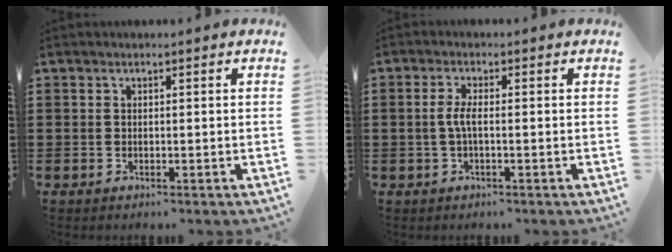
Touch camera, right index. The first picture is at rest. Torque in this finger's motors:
{"motor_torque": [0.90, 0.23, 0.37, 0.12]}